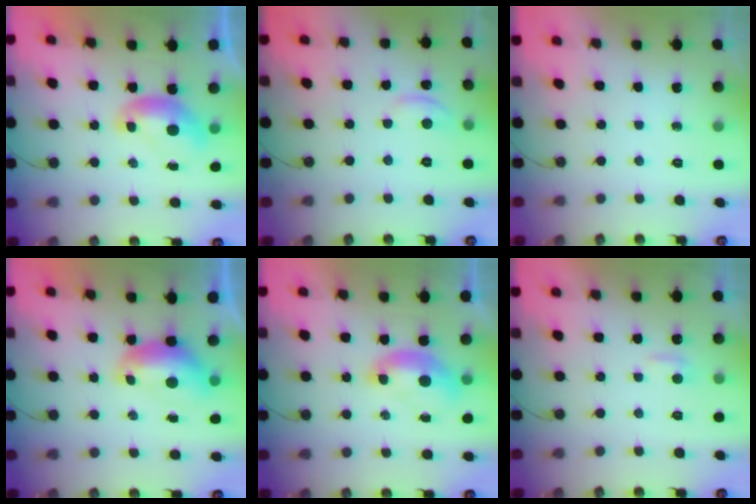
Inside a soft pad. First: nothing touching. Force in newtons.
{"total": 1.9, "press": 1.9, "slide": 0.1}
{"total": 0.0}
{"total": 0.8, "press": 0.7, "slide": 0.4}
{"total": 1.7, "press": 1.6, "slide": 0.7}
{"total": 2.5, "press": 2.5, "slide": 0.3}